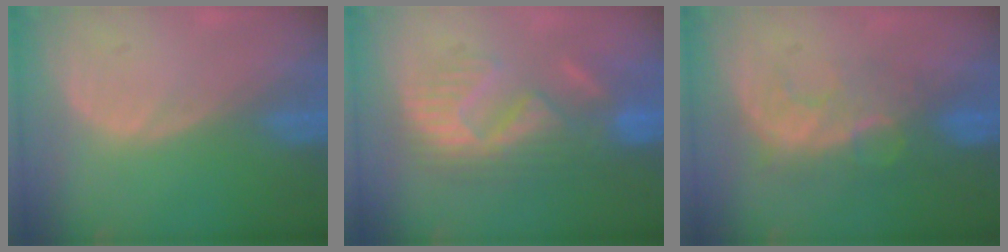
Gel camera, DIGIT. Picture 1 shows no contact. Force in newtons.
{"total": 8.8, "press": 8.7, "slide": 1.4}
{"total": 8.1, "press": 7.1, "slide": 3.8}